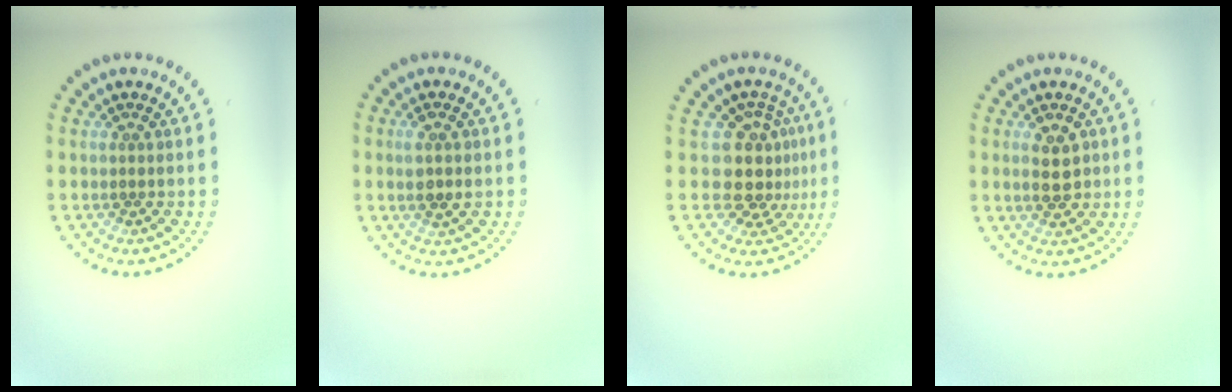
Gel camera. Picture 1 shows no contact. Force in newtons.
{"total": 2.0, "press": 1.9, "slide": 0.5}
{"total": 4.0, "press": 2.9, "slide": 2.7}
{"total": 2.7, "press": 2.7, "slide": 0.1}